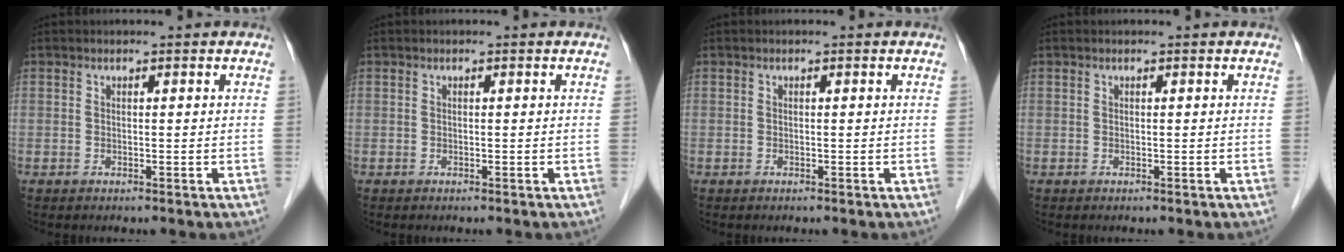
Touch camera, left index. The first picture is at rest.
{"total": 0.0}
{"total": 0.0}
{"total": 0.0}